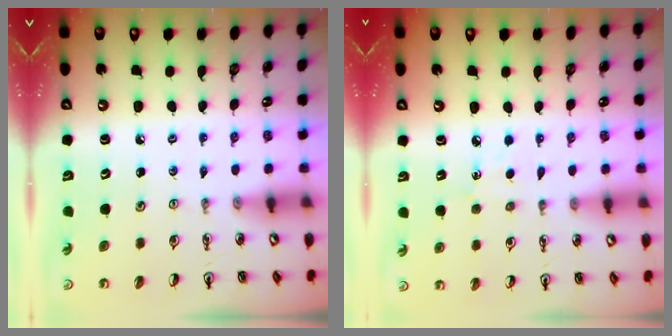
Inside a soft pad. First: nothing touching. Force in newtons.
{"total": 4.1, "press": 4.1, "slide": 0.4}